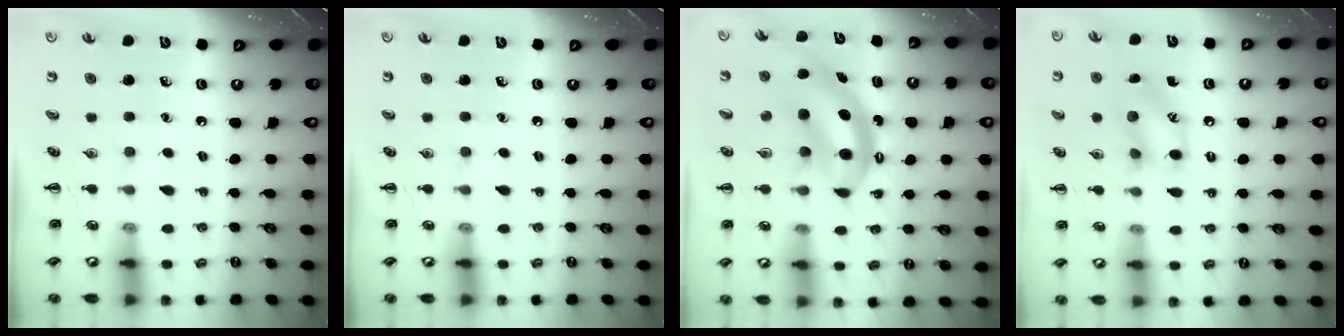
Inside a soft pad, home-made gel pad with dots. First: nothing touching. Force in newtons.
{"total": 0.0}
{"total": 6.8, "press": 6.7, "slide": 1.2}
{"total": 12.2, "press": 12.0, "slide": 1.9}